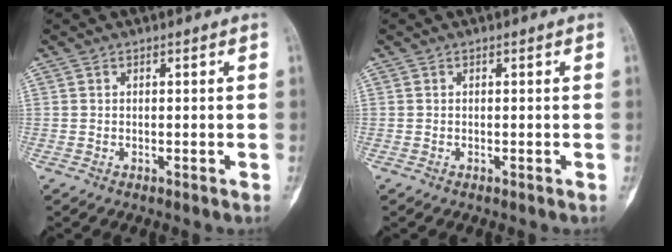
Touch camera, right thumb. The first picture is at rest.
{"total": 0.0}